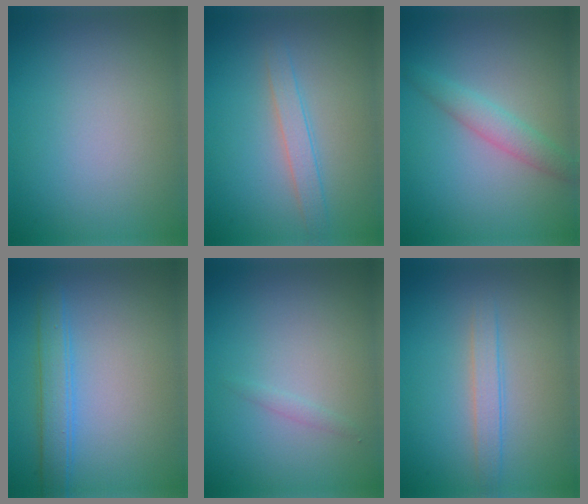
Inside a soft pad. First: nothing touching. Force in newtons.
{"total": 1.9, "press": 1.9, "slide": 0.1}
{"total": 2.3, "press": 2.3, "slide": 0.0}
{"total": 2.7, "press": 2.7, "slide": 0.1}
{"total": 0.6, "press": 0.6, "slide": 0.0}
{"total": 1.8, "press": 1.7, "slide": 0.2}